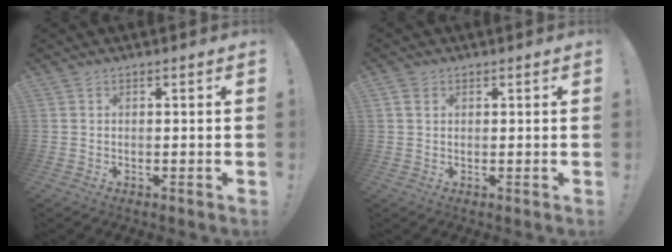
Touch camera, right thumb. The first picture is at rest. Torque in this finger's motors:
{"motor_torque": [0.06, 0.09, -0.12, -0.04, 0.11]}